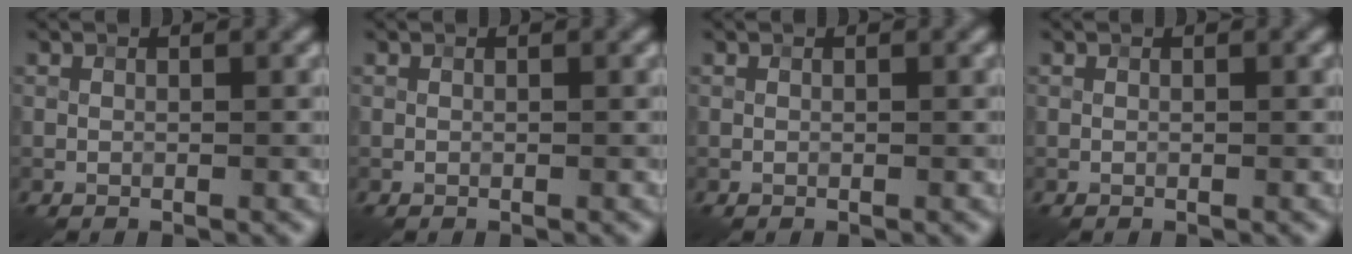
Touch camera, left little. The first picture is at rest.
{"total": 0.0}
{"total": 0.0}
{"total": 0.0}